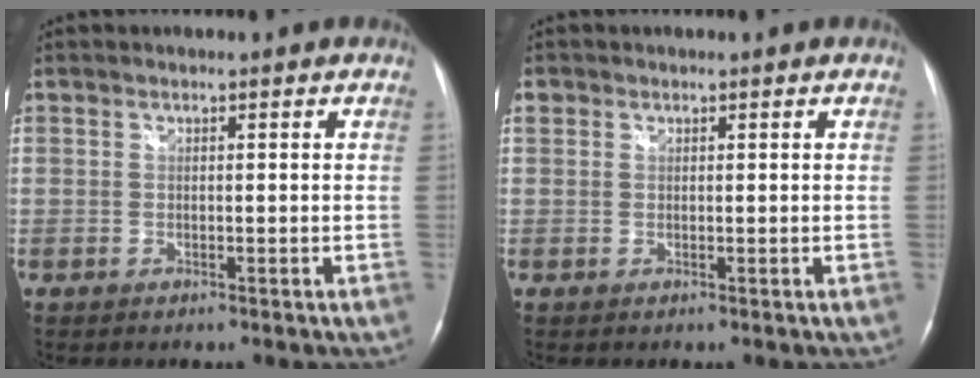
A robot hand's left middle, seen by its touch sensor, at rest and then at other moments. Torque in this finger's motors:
{"motor_torque": [0.11, -0.06, 0.16, 0.02]}